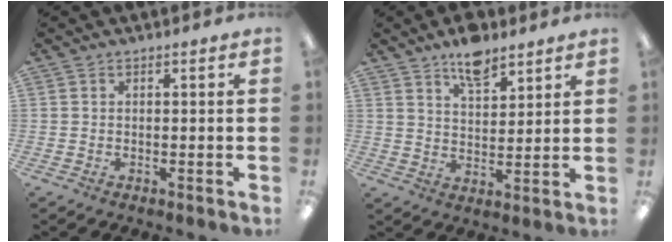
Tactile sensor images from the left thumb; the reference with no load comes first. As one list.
[{"total": 4.6, "force": [3.5, 2.0, 2.4], "torque": [-0.029, -0.017, 0.058]}]